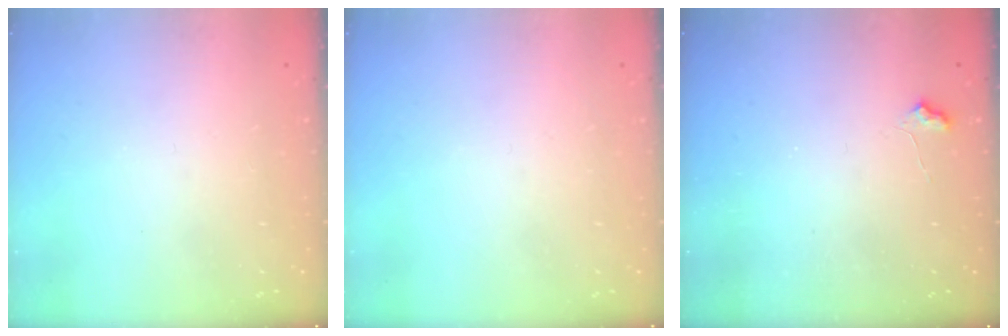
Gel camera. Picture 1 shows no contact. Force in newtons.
{"total": 0.0}
{"total": 5.6, "press": 5.6, "slide": 0.8}